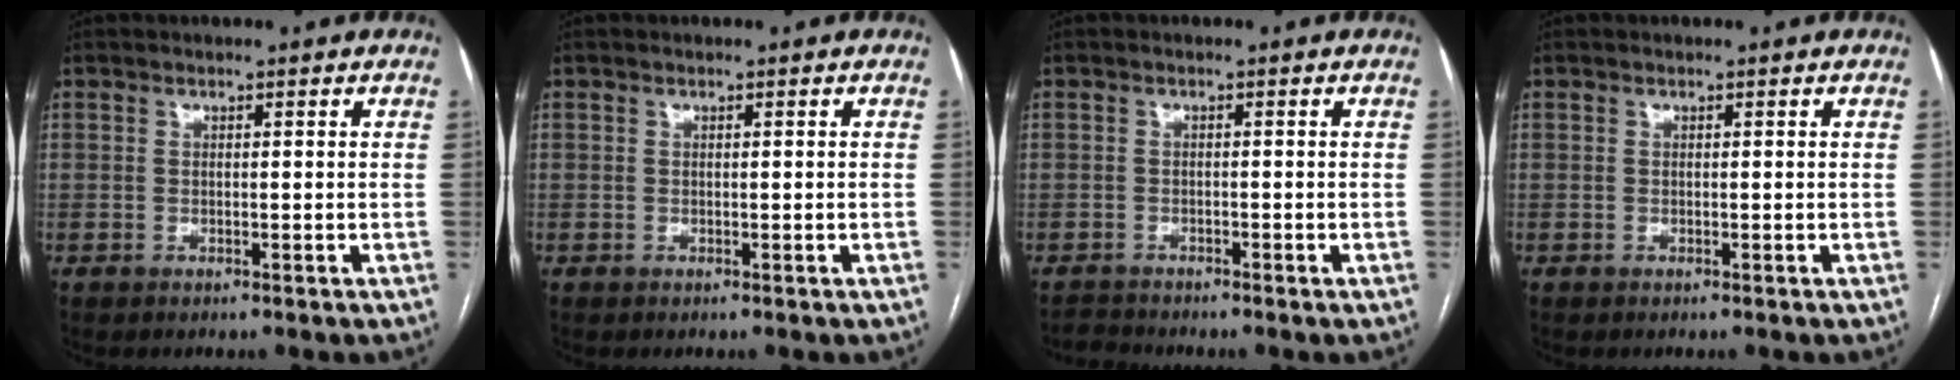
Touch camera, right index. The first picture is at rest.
{"total": 0.0}
{"total": 1.6, "force": [-1.5, 0.0, -0.7], "torque": [0.011, -0.010, -0.027]}
{"total": 0.0}